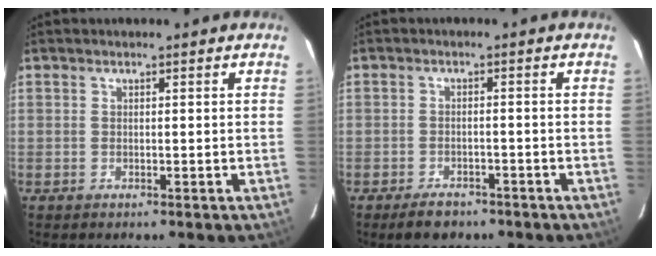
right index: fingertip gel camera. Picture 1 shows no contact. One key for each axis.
{"total": 4.0, "fx": -3.0, "fy": 2.0, "fz": 1.6, "tx": -0.031, "ty": 0.000, "tz": -0.042}